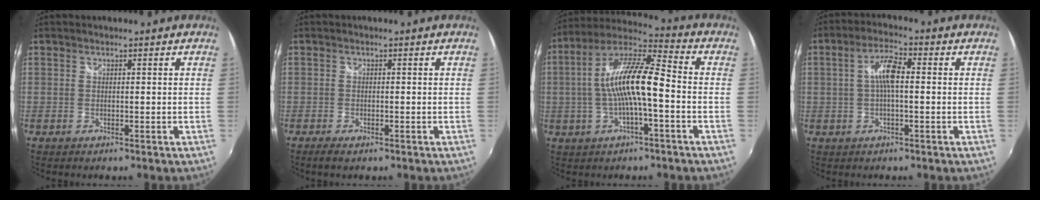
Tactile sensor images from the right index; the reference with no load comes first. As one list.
[{"total": 2.6, "force": [-1.8, 0.9, 1.7], "torque": [-0.038, -0.010, -0.032]}, {"total": 13.8, "force": [-1.6, 3.1, 13.3], "torque": [-0.253, 0.018, -0.031]}, {"total": 5.7, "force": [0.1, 1.5, 5.5], "torque": [-0.107, 0.013, 0.003]}]